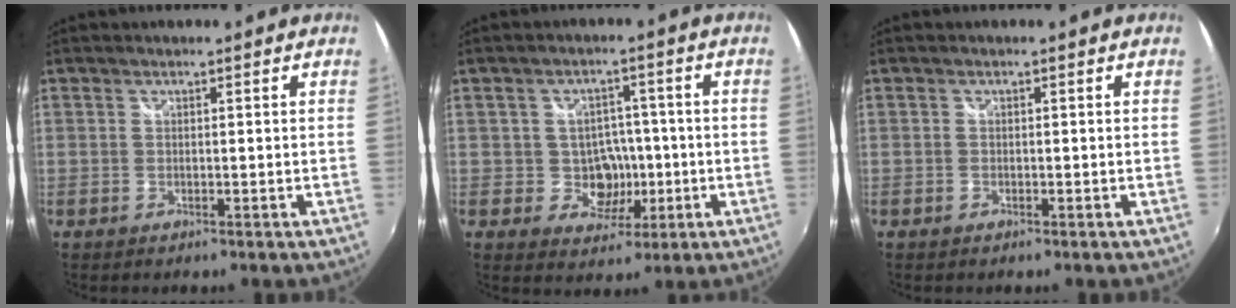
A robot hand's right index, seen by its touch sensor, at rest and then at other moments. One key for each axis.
{"total": 5.9, "fx": -1.0, "fy": 5.5, "fz": 2.0, "tx": -0.045, "ty": 0.012, "tz": -0.001}
{"total": 0.6, "fx": -0.4, "fy": 0.4, "fz": 0.1, "tx": -0.002, "ty": -0.002, "tz": -0.010}